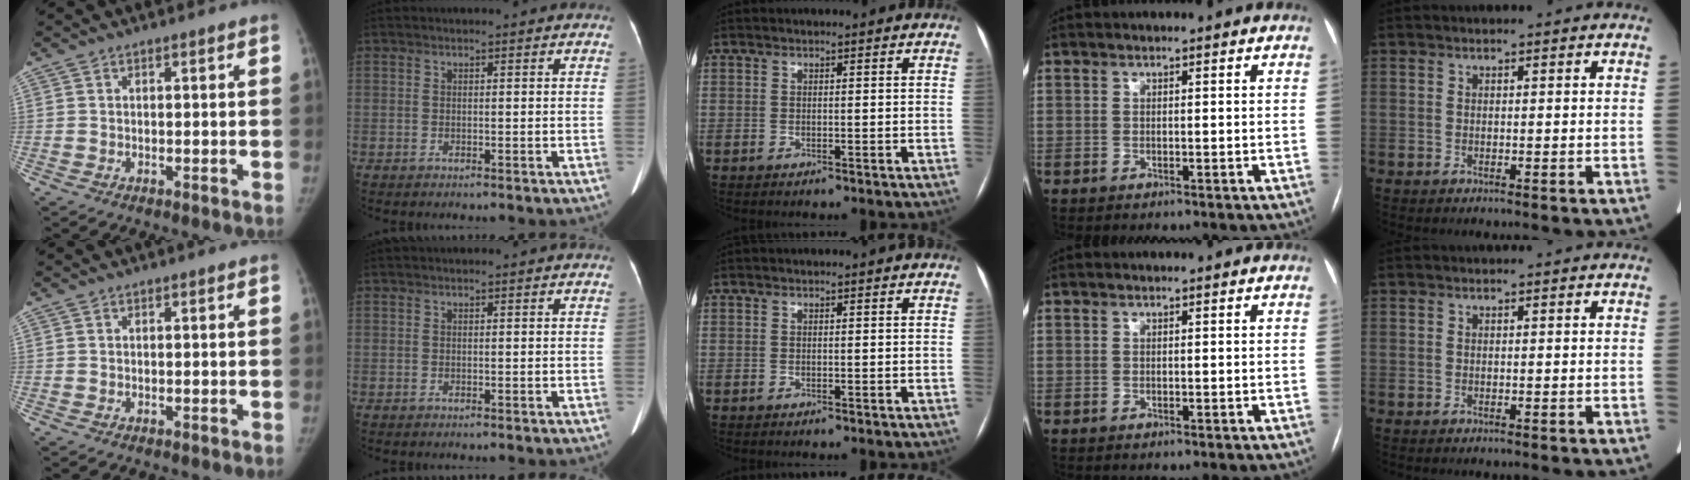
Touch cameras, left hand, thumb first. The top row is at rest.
{}